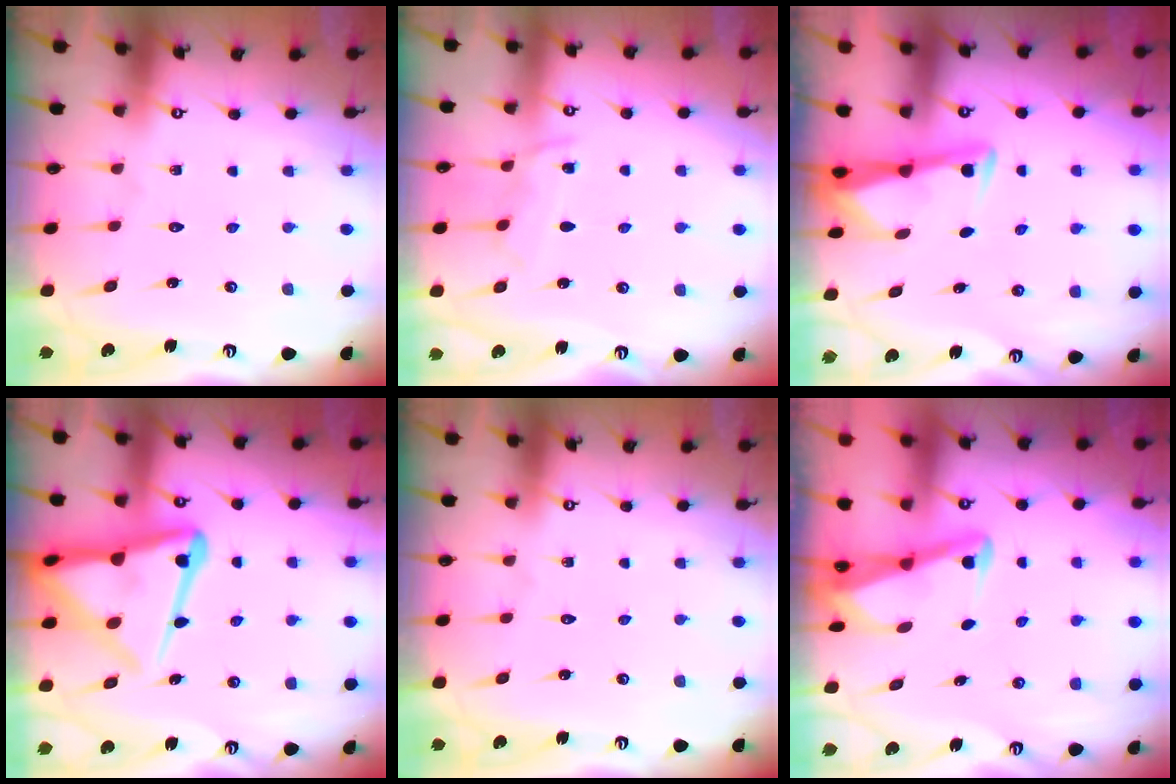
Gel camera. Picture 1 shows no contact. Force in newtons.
{"total": 6.6, "press": 6.6, "slide": 0.5}
{"total": 3.0, "press": 3.0, "slide": 0.3}
{"total": 16.9, "press": 16.9, "slide": 1.6}
{"total": 0.0}
{"total": 3.0, "press": 3.0, "slide": 0.4}